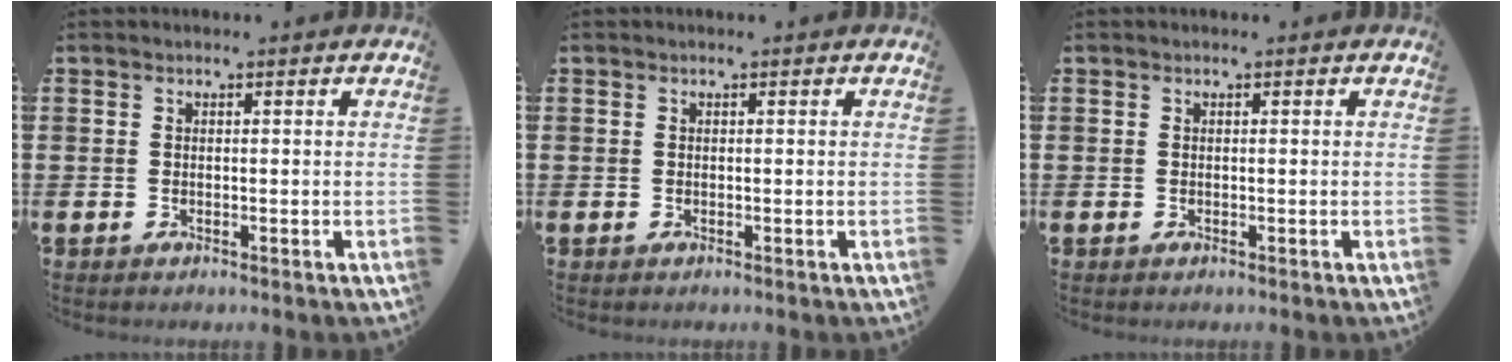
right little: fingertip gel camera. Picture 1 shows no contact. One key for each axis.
{"total": 0.0}
{"total": 0.0}